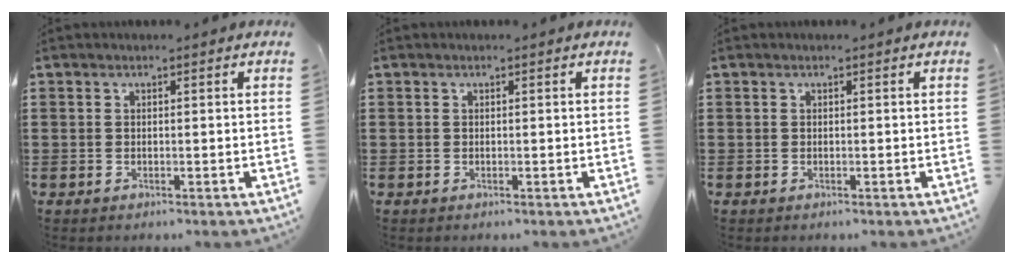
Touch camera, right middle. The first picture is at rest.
{"total": 0.0}
{"total": 0.0}